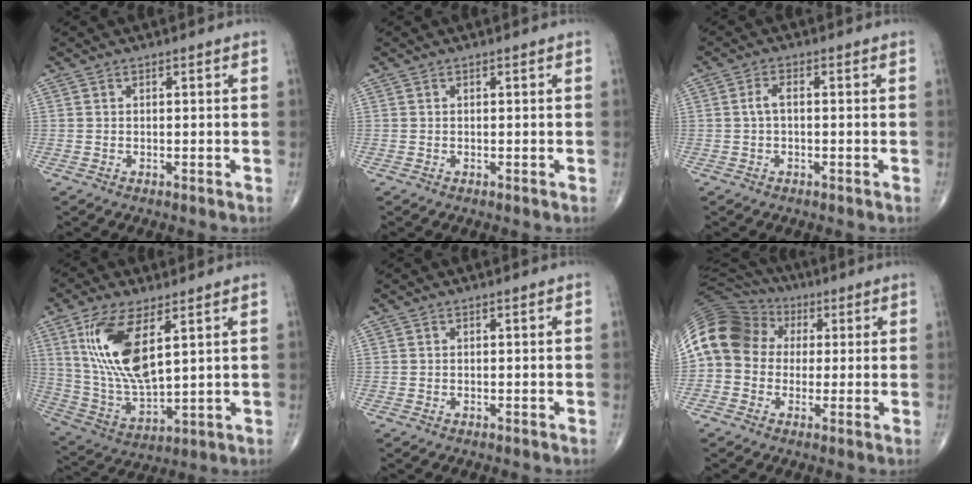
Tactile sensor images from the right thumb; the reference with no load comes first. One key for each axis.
{"total": 0.0}
{"total": 2.3, "fx": -0.1, "fy": 1.1, "fz": 2.0, "tx": -0.041, "ty": 0.009, "tz": -0.005}
{"total": 15.8, "fx": 5.7, "fy": 6.4, "fz": 13.3, "tx": -0.268, "ty": -0.024, "tz": 0.121}
{"total": 0.0}
{"total": 16.9, "fx": 2.4, "fy": 14.1, "fz": 9.1, "tx": -0.187, "ty": 0.050, "tz": 0.036}